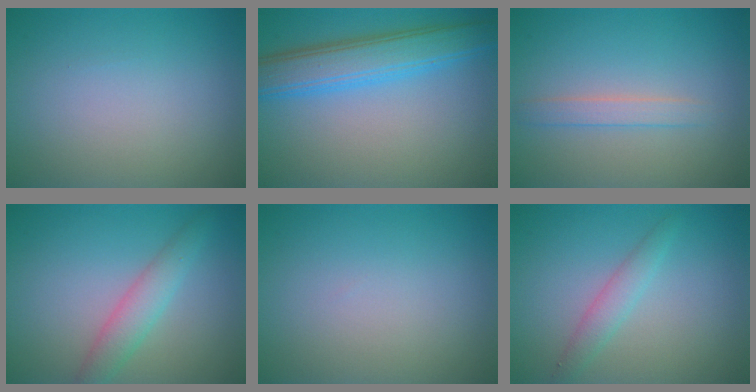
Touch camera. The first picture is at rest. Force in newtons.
{"total": 5.7, "press": 5.7, "slide": 0.1}
{"total": 1.6, "press": 1.6, "slide": 0.0}
{"total": 2.9, "press": 2.9, "slide": 0.1}
{"total": 0.0}
{"total": 1.9, "press": 1.9, "slide": 0.1}